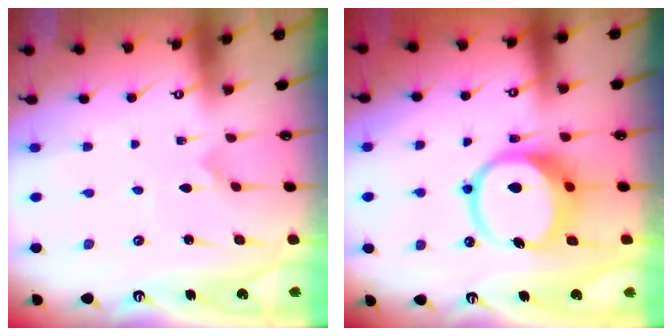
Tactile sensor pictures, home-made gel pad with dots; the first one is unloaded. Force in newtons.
{"total": 11.7, "press": 11.6, "slide": 1.5}